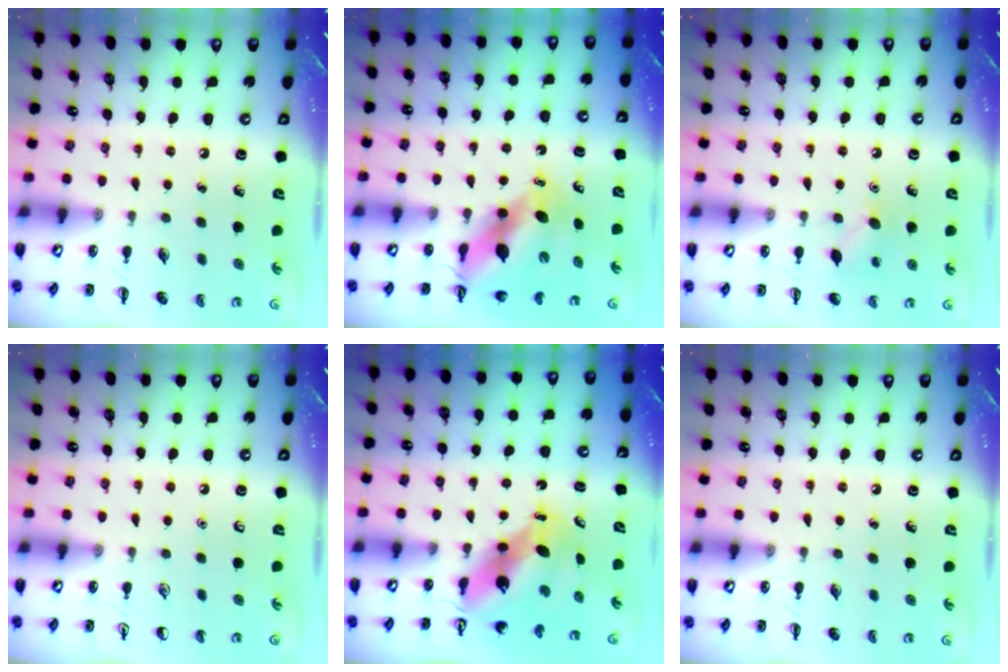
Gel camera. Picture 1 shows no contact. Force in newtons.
{"total": 9.3, "press": 9.0, "slide": 2.5}
{"total": 8.1, "press": 7.9, "slide": 1.7}
{"total": 0.0}
{"total": 8.1, "press": 7.8, "slide": 2.3}
{"total": 0.0}